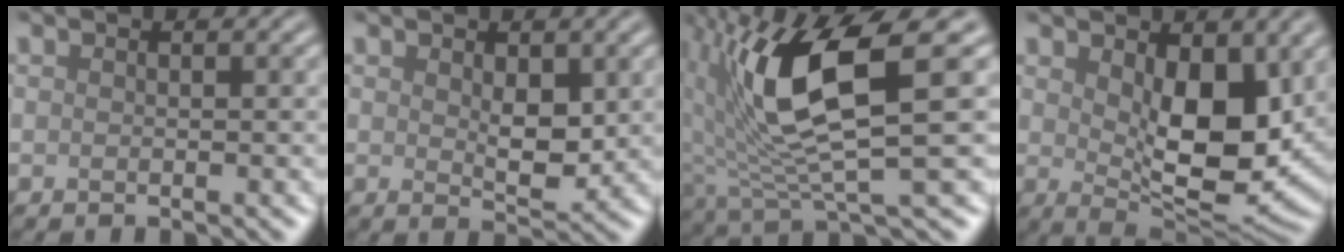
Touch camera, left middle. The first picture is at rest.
{"total": 3.1, "force": [0.7, 1.6, 2.5], "torque": [-0.044, -0.008, 0.016]}
{"total": 10.0, "force": [1.7, 2.9, 9.4], "torque": [-0.181, -0.003, 0.037]}
{"total": 8.4, "force": [1.7, 4.2, 7.1], "torque": [-0.118, -0.011, 0.036]}